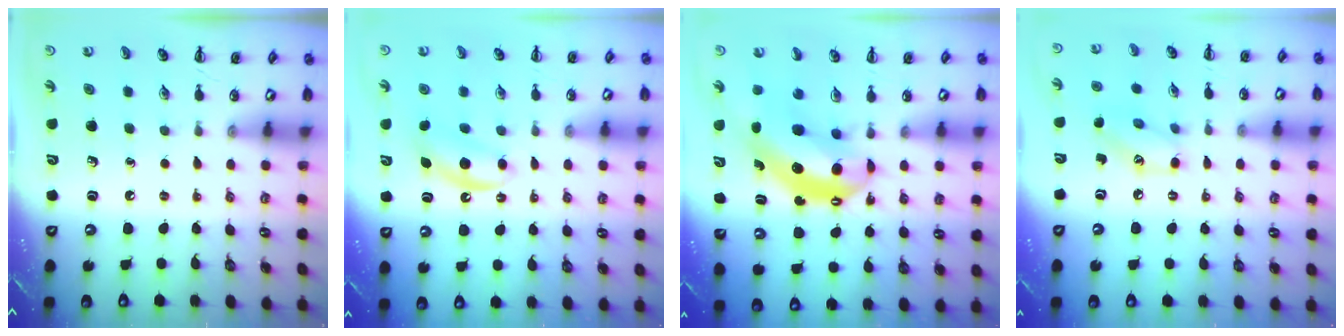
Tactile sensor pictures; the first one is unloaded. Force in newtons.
{"total": 6.0, "press": 5.8, "slide": 1.4}
{"total": 9.0, "press": 8.8, "slide": 1.9}
{"total": 8.7, "press": 8.7, "slide": 0.3}